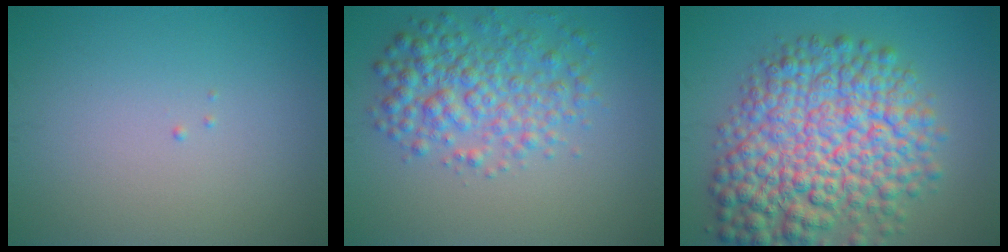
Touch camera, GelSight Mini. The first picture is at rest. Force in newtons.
{"total": 5.3, "press": 5.3, "slide": 0.1}
{"total": 11.6, "press": 11.6, "slide": 0.4}